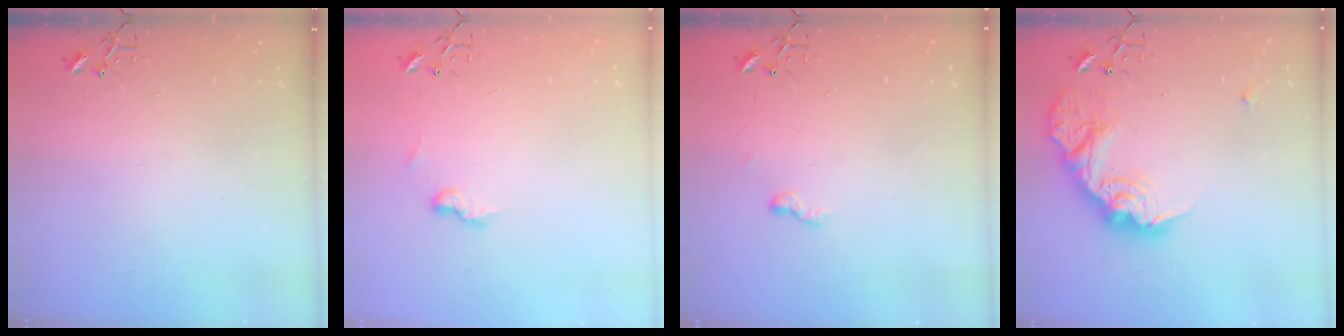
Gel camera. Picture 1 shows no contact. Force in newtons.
{"total": 6.7, "press": 6.7, "slide": 0.4}
{"total": 4.6, "press": 4.6, "slide": 0.6}
{"total": 19.4, "press": 19.3, "slide": 1.5}